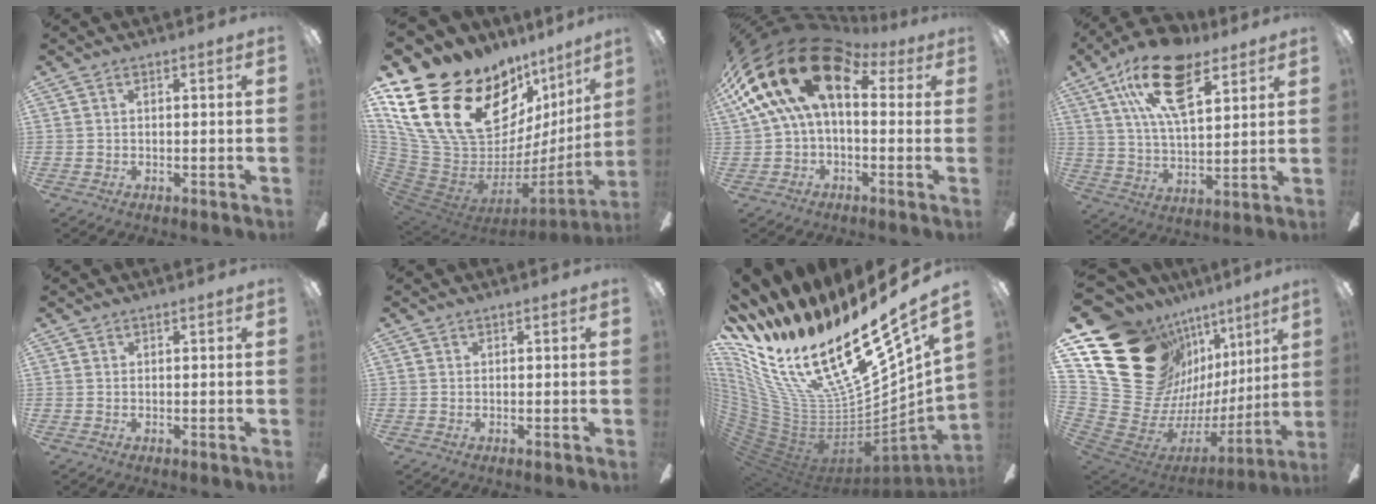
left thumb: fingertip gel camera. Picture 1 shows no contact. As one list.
[{"total": 26.0, "force": [13.9, 13.1, 17.7], "torque": [-0.346, -0.108, 0.285]}, {"total": 22.6, "force": [7.3, 12.3, 17.5], "torque": [-0.329, -0.022, 0.129]}, {"total": 19.5, "force": [10.7, 8.9, 13.6], "torque": [-0.248, -0.028, 0.185]}, {"total": 0.0}, {"total": 0.0}, {"total": 31.9, "force": [16.5, 12.9, 24.2], "torque": [-0.404, -0.150, 0.338]}, {"total": 25.9, "force": [11.7, 19.0, 13.1], "torque": [-0.222, -0.096, 0.281]}]